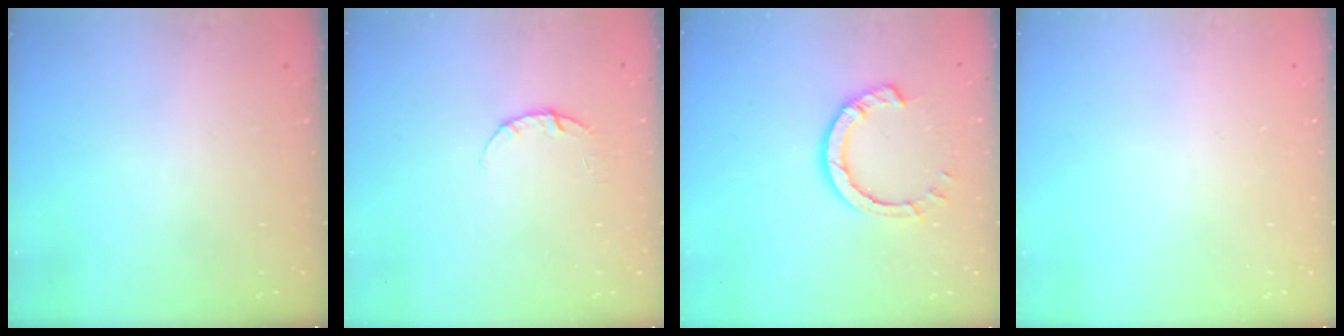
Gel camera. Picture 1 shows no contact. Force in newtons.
{"total": 3.8, "press": 3.8, "slide": 0.3}
{"total": 6.3, "press": 6.3, "slide": 0.6}
{"total": 0.0}